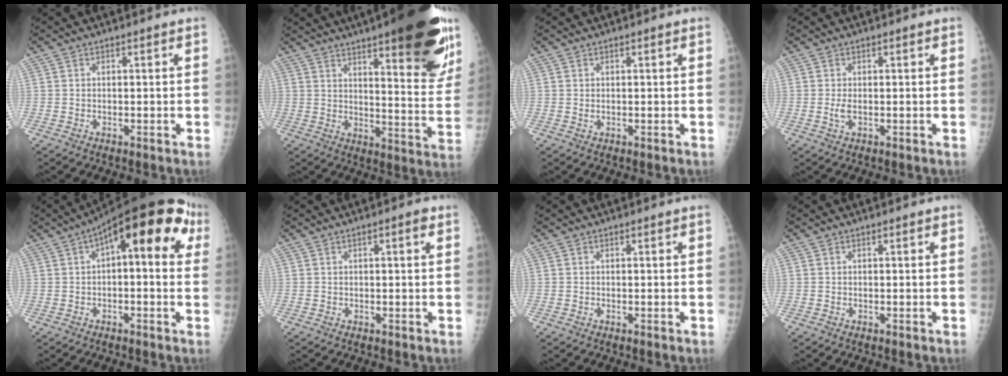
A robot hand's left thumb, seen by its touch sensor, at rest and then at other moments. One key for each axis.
{"total": 27.3, "fx": 17.0, "fy": 6.4, "fz": 20.3, "tx": -0.236, "ty": -0.060, "tz": 0.226}
{"total": 0.8, "fx": 0.2, "fy": 0.4, "fz": 0.7, "tx": -0.012, "ty": -0.001, "tz": 0.008}
{"total": 1.9, "fx": -0.1, "fy": 0.8, "fz": 1.7, "tx": -0.038, "ty": -0.003, "tz": 0.000}
{"total": 16.5, "fx": 4.9, "fy": 6.9, "fz": 14.2, "tx": -0.168, "ty": 0.041, "tz": 0.055}
{"total": 1.7, "fx": 0.7, "fy": 0.4, "fz": 1.5, "tx": -0.023, "ty": 0.002, "tz": 0.007}
{"total": 0.0}
{"total": 0.0}